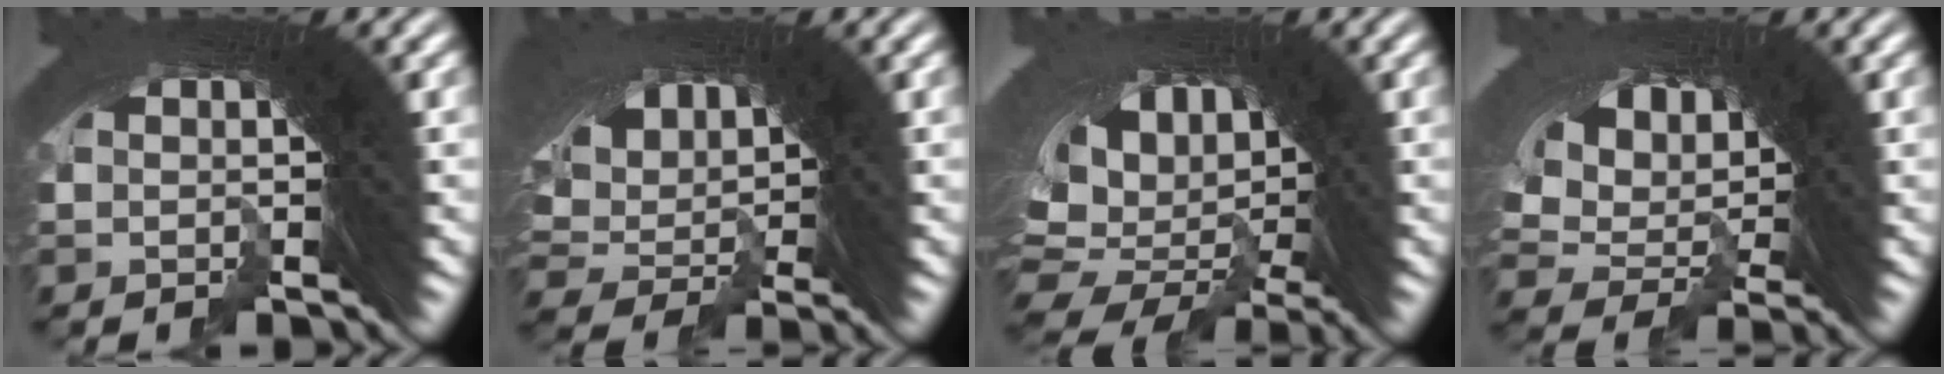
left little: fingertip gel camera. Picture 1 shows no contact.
{"total": 9.1, "force": [-0.9, 7.2, 5.5], "torque": [-0.132, -0.025, -0.004]}
{"total": 15.0, "force": [-4.4, 11.3, 8.8], "torque": [-0.209, -0.071, -0.043]}
{"total": 9.6, "force": [-1.9, 7.8, 5.4], "torque": [-0.137, -0.034, -0.020]}